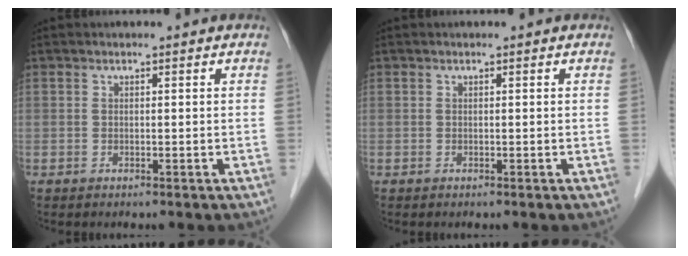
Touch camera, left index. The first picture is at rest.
{"total": 0.0}